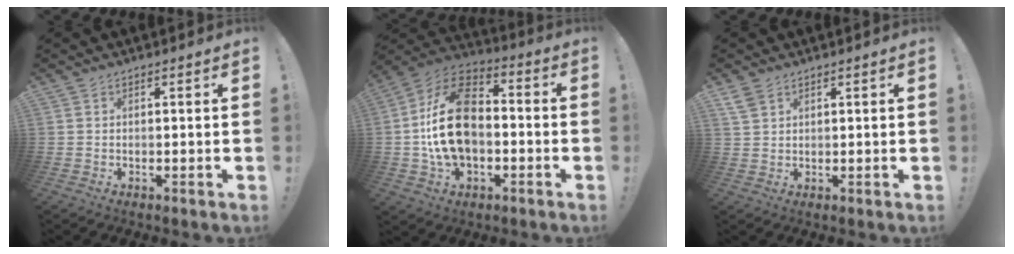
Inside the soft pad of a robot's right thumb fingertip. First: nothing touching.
{"total": 21.1, "force": [-1.0, 14.1, 15.7], "torque": [-0.275, 0.031, -0.012]}
{"total": 2.4, "force": [1.8, 1.3, 1.1], "torque": [-0.020, -0.007, 0.035]}